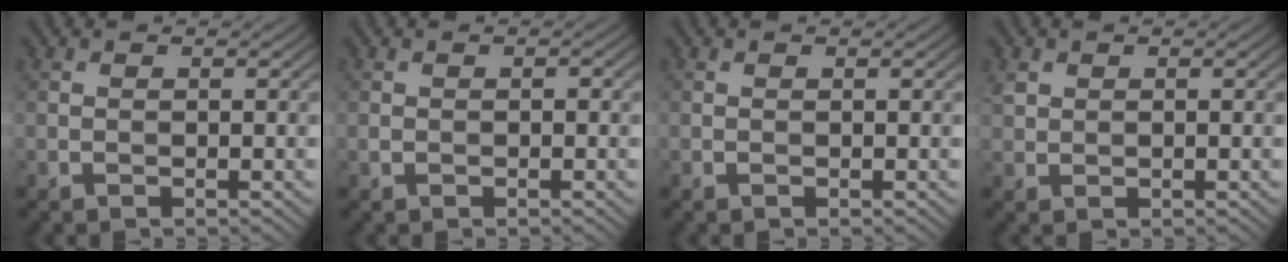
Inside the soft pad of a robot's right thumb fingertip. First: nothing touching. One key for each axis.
{"total": 0.8, "fx": -0.1, "fy": 0.7, "fz": 0.5, "tx": -0.011, "ty": -0.003, "tz": -0.004}
{"total": 0.0}
{"total": 1.3, "fx": 0.6, "fy": 1.0, "fz": 0.6, "tx": -0.013, "ty": 0.000, "tz": 0.015}